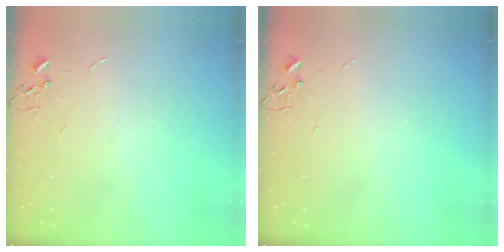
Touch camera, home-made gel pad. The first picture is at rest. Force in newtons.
{"total": 0.0}